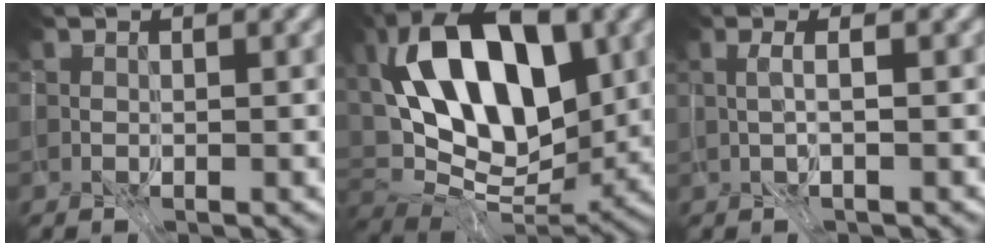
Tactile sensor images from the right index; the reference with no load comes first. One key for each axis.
{"total": 8.1, "fx": -0.1, "fy": 1.9, "fz": 7.8, "tx": -0.093, "ty": 0.000, "tz": 0.000}
{"total": 2.6, "fx": -1.9, "fy": -1.7, "fz": -0.1, "tx": 0.024, "ty": -0.006, "tz": -0.020}